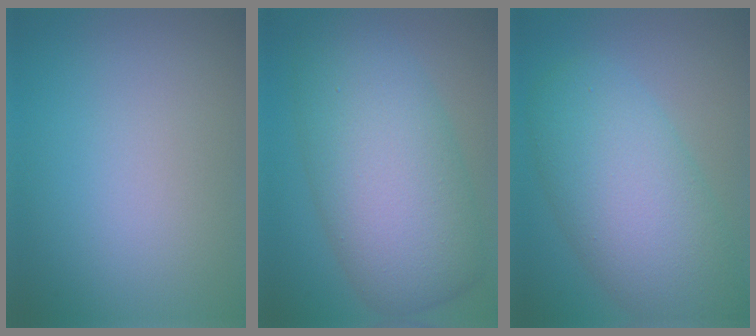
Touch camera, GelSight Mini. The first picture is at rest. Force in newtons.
{"total": 10.4, "press": 10.4, "slide": 0.4}
{"total": 8.8, "press": 8.8, "slide": 0.3}